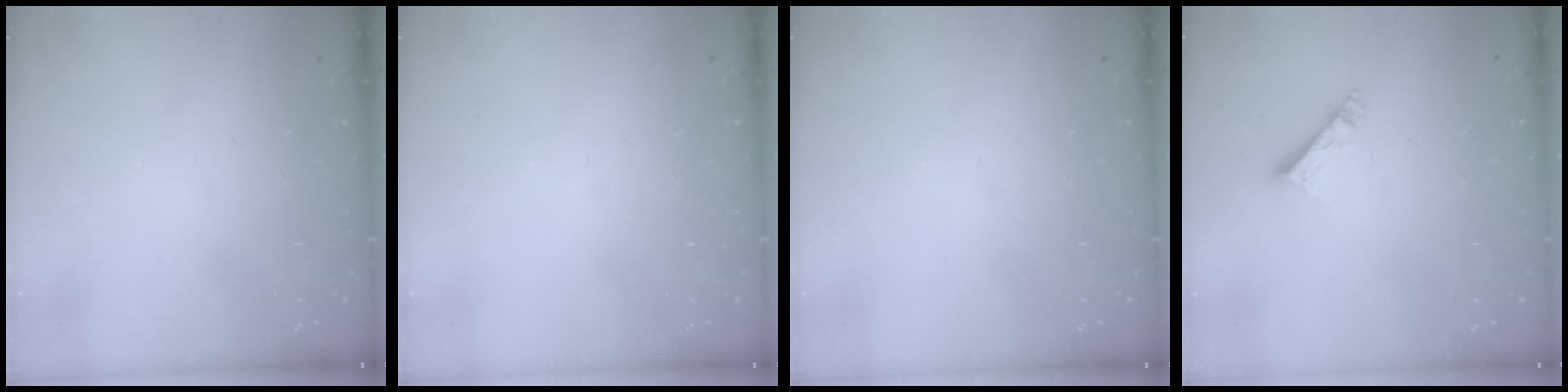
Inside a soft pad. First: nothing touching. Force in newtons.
{"total": 0.0}
{"total": 0.0}
{"total": 5.0, "press": 4.9, "slide": 0.4}